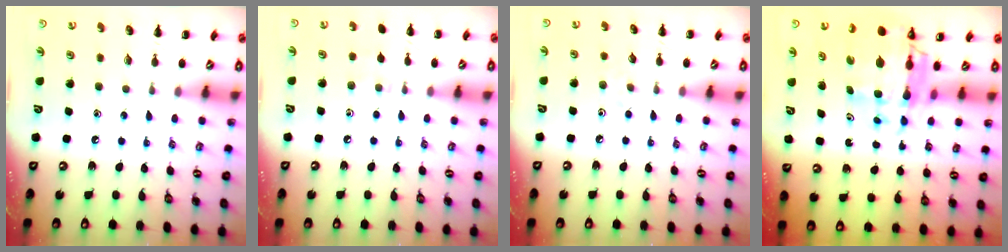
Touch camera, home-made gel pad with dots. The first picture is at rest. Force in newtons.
{"total": 4.4, "press": 4.2, "slide": 1.5}
{"total": 4.2, "press": 3.9, "slide": 1.5}
{"total": 9.6, "press": 9.1, "slide": 3.2}